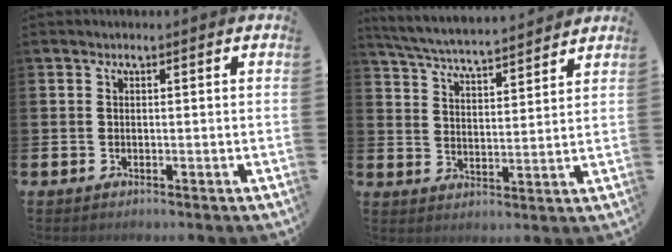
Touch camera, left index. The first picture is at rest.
{"total": 5.7, "force": [5.6, 0.2, 1.0], "torque": [-0.042, -0.039, 0.097]}